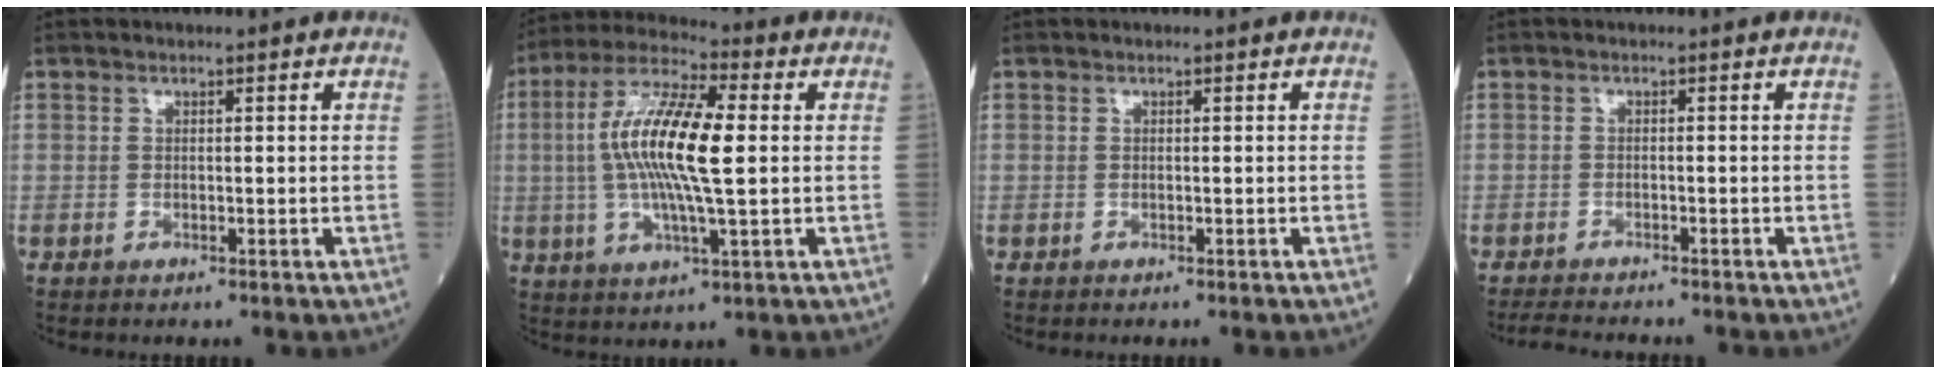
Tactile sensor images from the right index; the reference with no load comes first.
{"total": 14.0, "force": [0.8, 2.3, 13.8], "torque": [-0.275, 0.010, 0.007]}
{"total": 0.0}
{"total": 4.2, "force": [-4.0, 0.5, 1.3], "torque": [-0.022, -0.015, -0.067]}